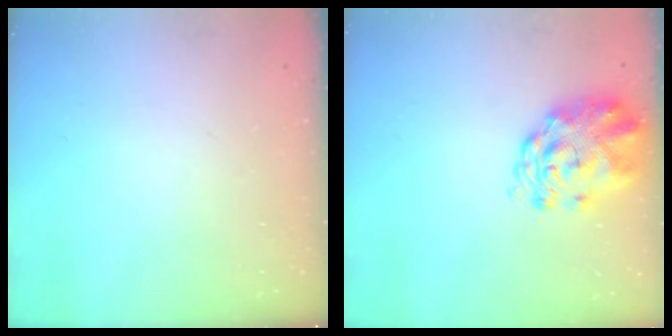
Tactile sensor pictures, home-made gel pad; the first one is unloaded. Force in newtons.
{"total": 3.4, "press": 3.2, "slide": 1.1}